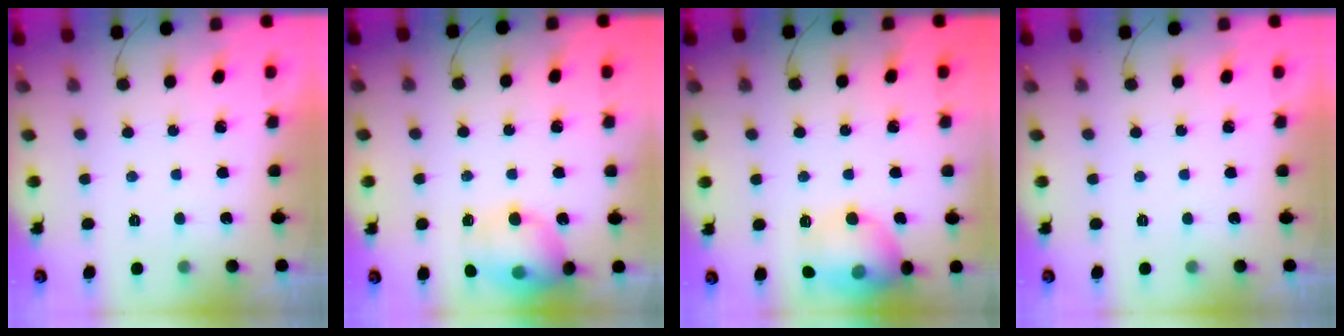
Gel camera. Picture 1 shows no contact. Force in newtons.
{"total": 15.0, "press": 14.8, "slide": 2.5}
{"total": 14.2, "press": 13.8, "slide": 3.3}
{"total": 0.0}